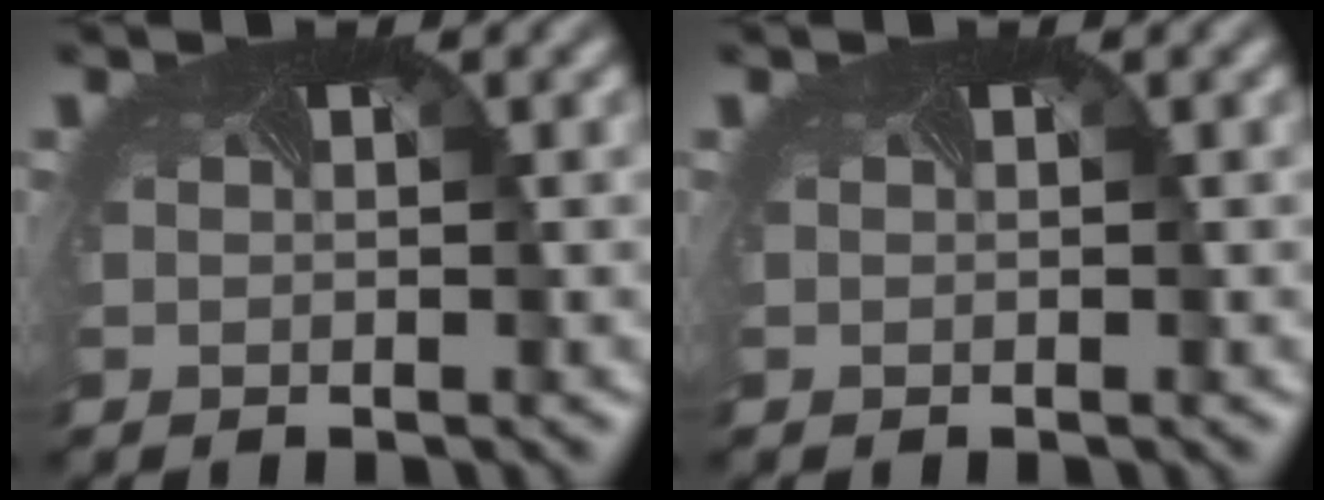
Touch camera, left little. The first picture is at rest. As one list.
[{"total": 0.0}]